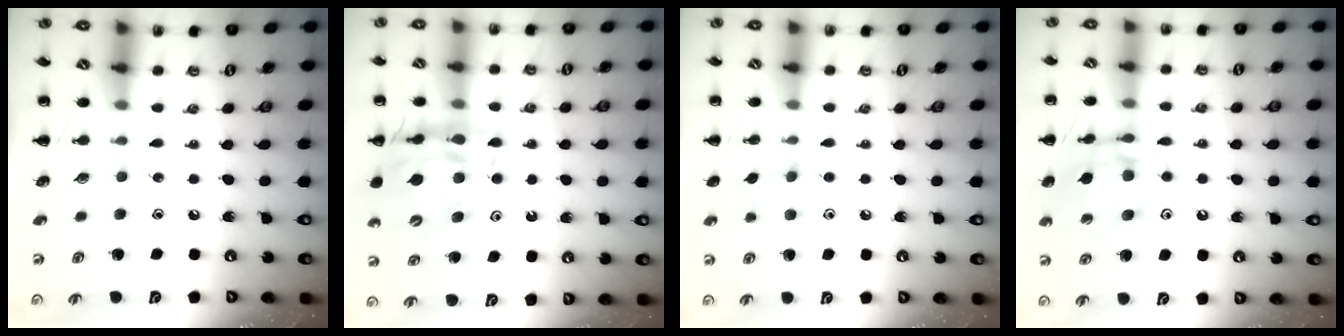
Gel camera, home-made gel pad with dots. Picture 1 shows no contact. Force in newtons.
{"total": 16.8, "press": 16.3, "slide": 3.9}
{"total": 5.3, "press": 5.1, "slide": 1.6}
{"total": 13.9, "press": 13.7, "slide": 2.5}